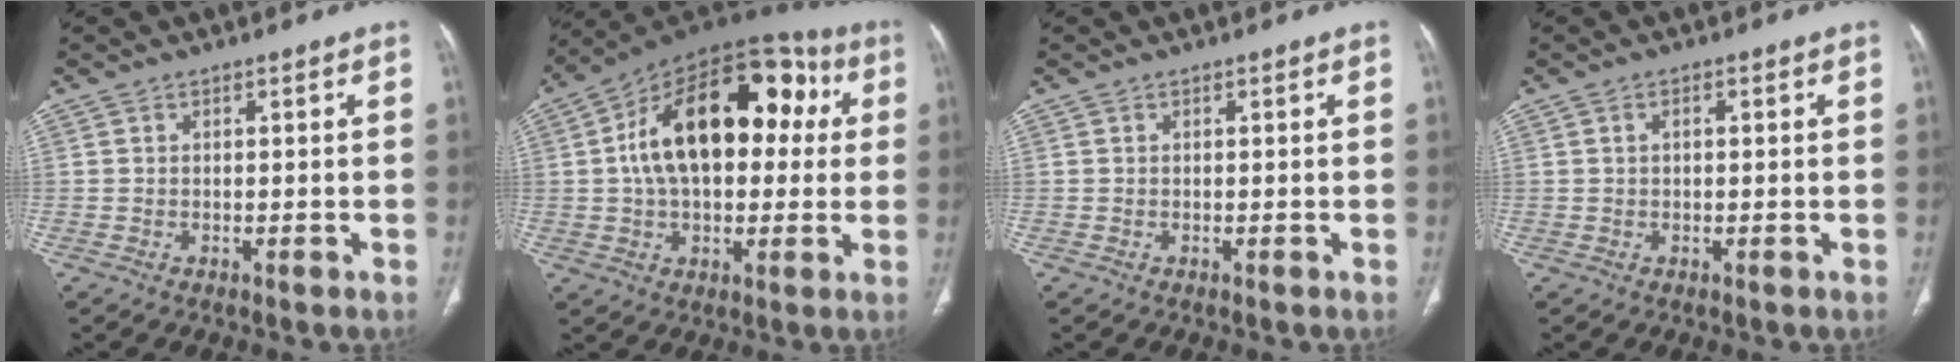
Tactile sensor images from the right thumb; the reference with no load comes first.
{"total": 24.1, "force": [4.1, 14.0, 19.2], "torque": [-0.281, 0.043, 0.052]}
{"total": 0.0}
{"total": 1.2, "force": [0.3, 0.7, 0.9], "torque": [-0.019, 0.006, 0.005]}